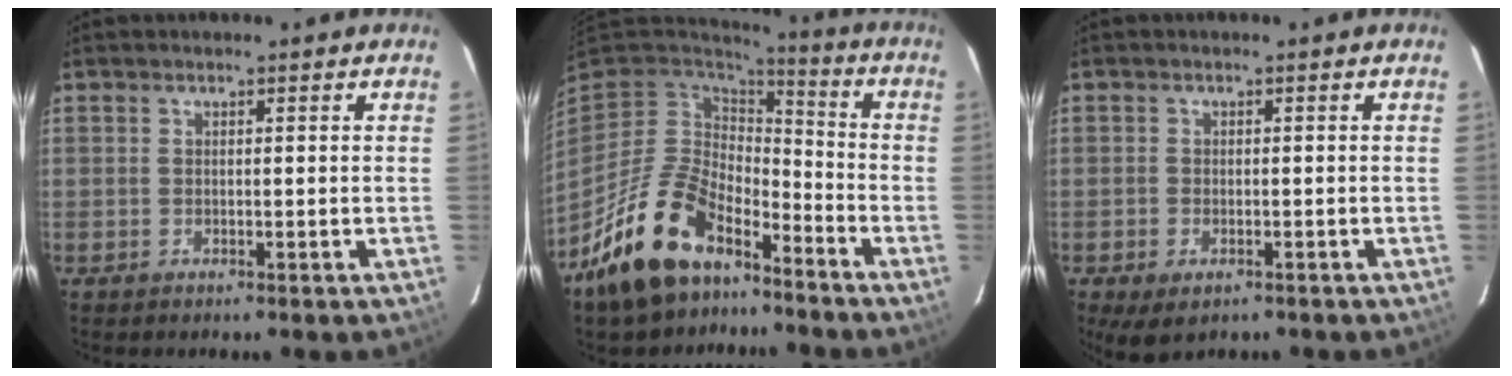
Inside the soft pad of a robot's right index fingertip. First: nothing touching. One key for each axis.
{"total": 17.7, "fx": -11.9, "fy": 9.0, "fz": 9.5, "tx": -0.203, "ty": -0.007, "tz": -0.201}
{"total": 4.8, "fx": -2.7, "fy": 2.7, "fz": 2.9, "tx": -0.064, "ty": -0.019, "tz": -0.042}